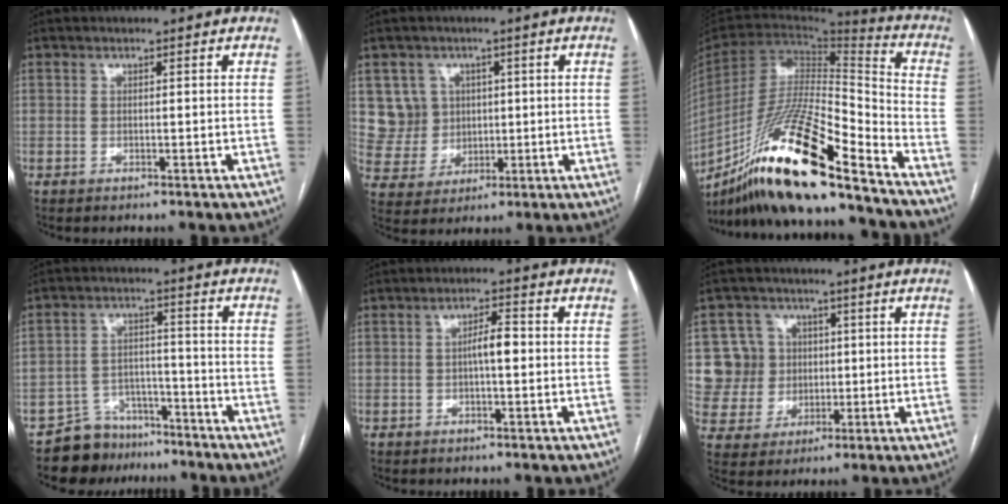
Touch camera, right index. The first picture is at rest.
{"total": 6.9, "force": [2.2, 6.5, 0.6], "torque": [-0.014, 0.023, 0.052]}
{"total": 24.6, "force": [-17.6, 1.7, 17.1], "torque": [-0.324, -0.041, -0.322]}
{"total": 7.4, "force": [-6.2, 4.0, -0.3], "torque": [0.011, 0.027, -0.105]}
{"total": 3.6, "force": [-0.2, 0.8, 3.5], "torque": [-0.058, 0.009, -0.003]}
{"total": 8.8, "force": [1.6, 8.6, 1.1], "torque": [-0.026, 0.026, 0.038]}